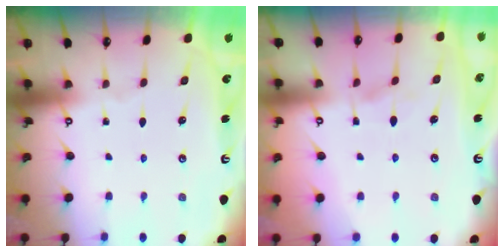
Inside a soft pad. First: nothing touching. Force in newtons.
{"total": 2.6, "press": 2.3, "slide": 1.0}